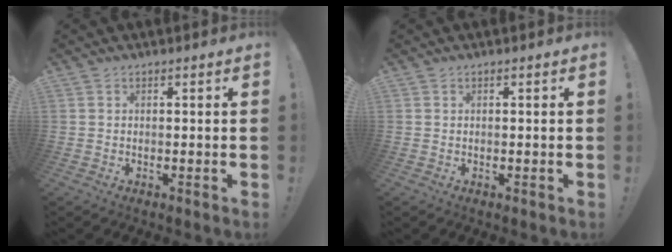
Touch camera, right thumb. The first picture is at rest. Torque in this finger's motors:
{"motor_torque": [0.00, 0.00, 0.00, 0.00, 0.00]}